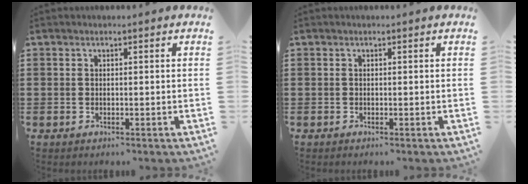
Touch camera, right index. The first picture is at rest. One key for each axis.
{"total": 0.0}